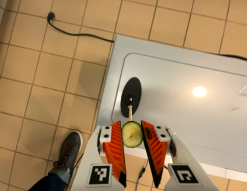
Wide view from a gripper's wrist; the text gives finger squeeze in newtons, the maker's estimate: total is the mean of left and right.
{"total": 6.3, "left": 6.3, "right": 6.4}